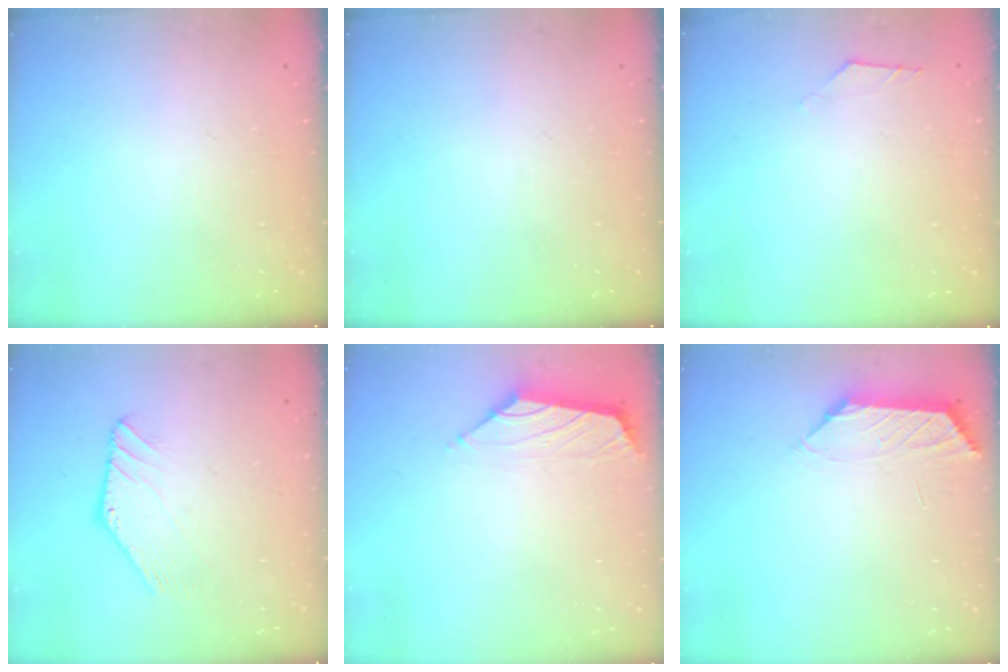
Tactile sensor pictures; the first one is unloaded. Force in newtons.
{"total": 0.0}
{"total": 3.2, "press": 3.2, "slide": 0.6}
{"total": 1.5, "press": 1.5, "slide": 0.0}
{"total": 1.4, "press": 1.2, "slide": 0.6}
{"total": 1.0, "press": 0.9, "slide": 0.5}